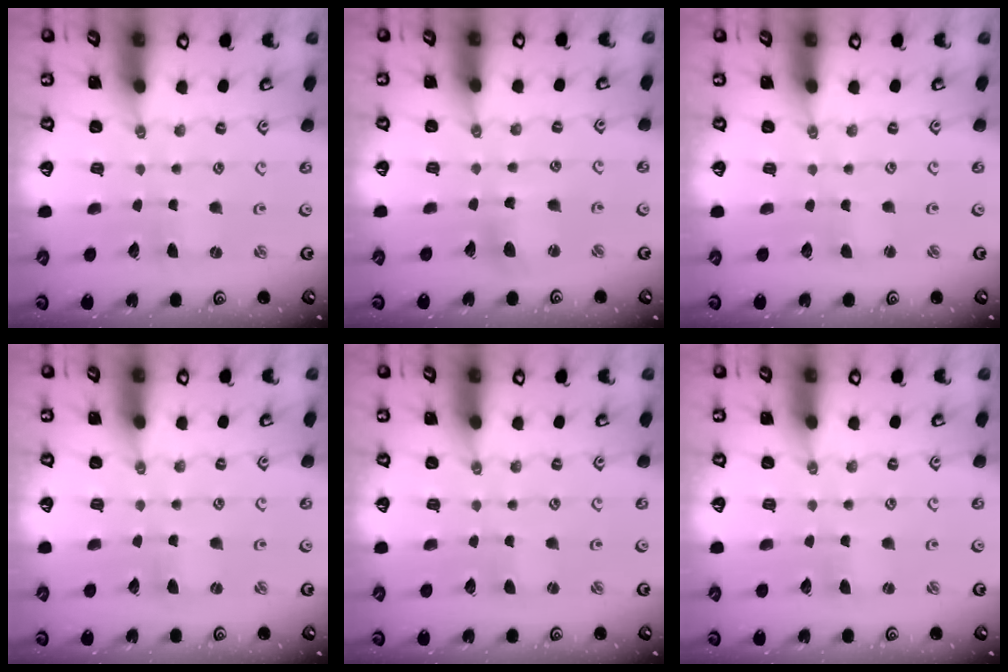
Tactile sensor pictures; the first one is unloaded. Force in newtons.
{"total": 8.2, "press": 8.1, "slide": 1.3}
{"total": 1.0, "press": 1.0, "slide": 0.0}
{"total": 0.0}
{"total": 0.0}
{"total": 0.7, "press": 0.7, "slide": 0.1}